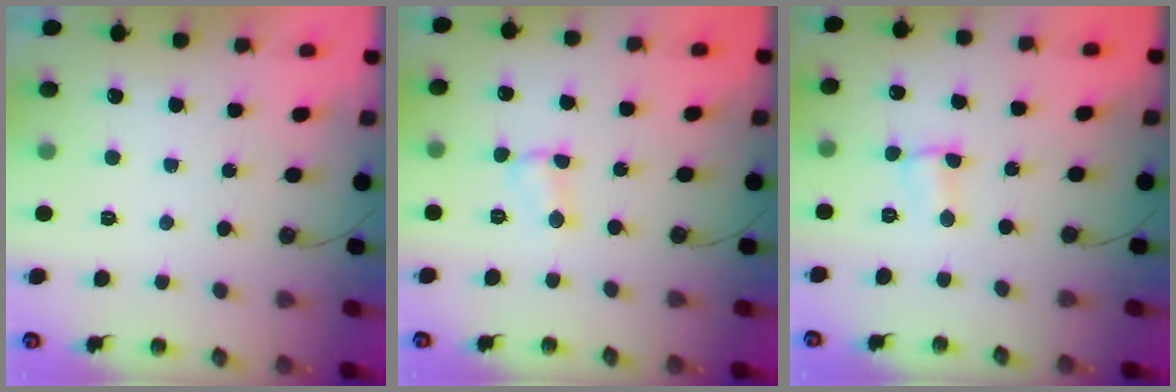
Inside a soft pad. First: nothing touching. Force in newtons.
{"total": 3.5, "press": 3.5, "slide": 0.4}
{"total": 3.8, "press": 1.6, "slide": 3.4}